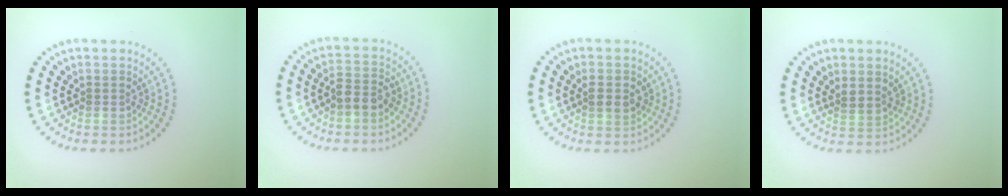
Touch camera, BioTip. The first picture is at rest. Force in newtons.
{"total": 2.2, "press": 2.1, "slide": 0.7}
{"total": 1.9, "press": 1.9, "slide": 0.4}
{"total": 1.3, "press": 1.0, "slide": 0.9}